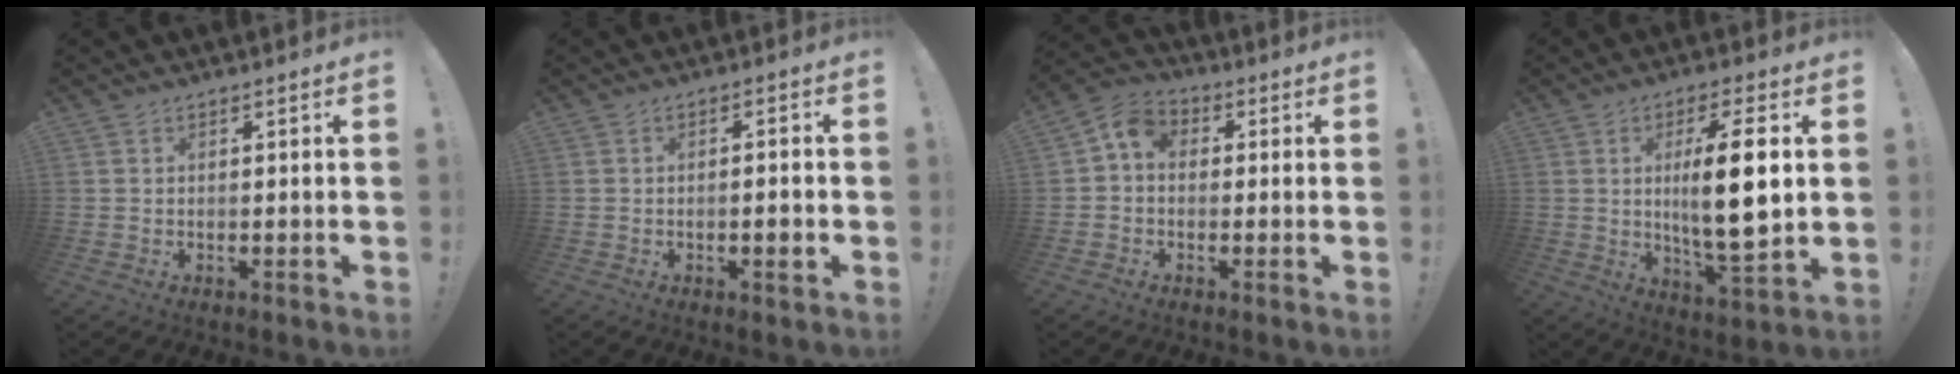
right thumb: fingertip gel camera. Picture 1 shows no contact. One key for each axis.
{"total": 3.2, "fx": -1.1, "fy": 0.5, "fz": 2.9, "tx": -0.046, "ty": 0.002, "tz": -0.019}
{"total": 6.7, "fx": 0.5, "fy": 5.3, "fz": 4.2, "tx": -0.071, "ty": 0.010, "tz": 0.012}
{"total": 15.4, "fx": 1.8, "fy": 3.6, "fz": 14.9, "tx": -0.255, "ty": -0.012, "tz": 0.014}